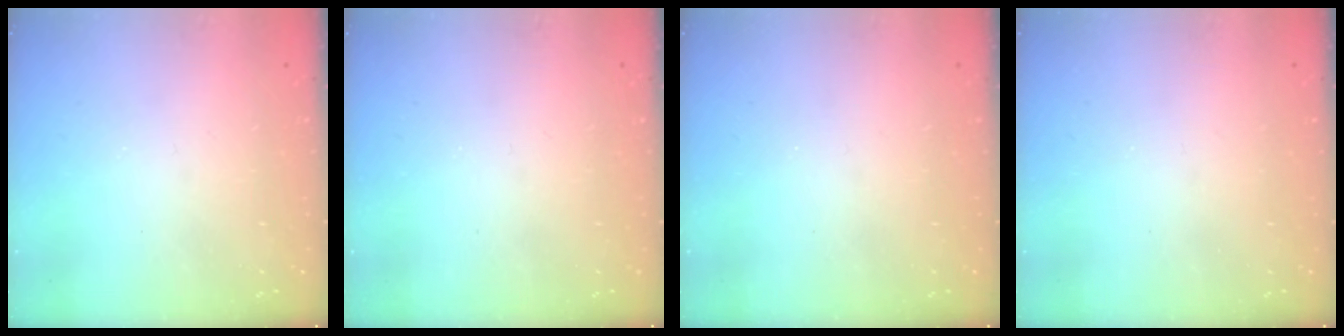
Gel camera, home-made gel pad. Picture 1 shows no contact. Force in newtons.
{"total": 0.0}
{"total": 0.0}
{"total": 0.0}